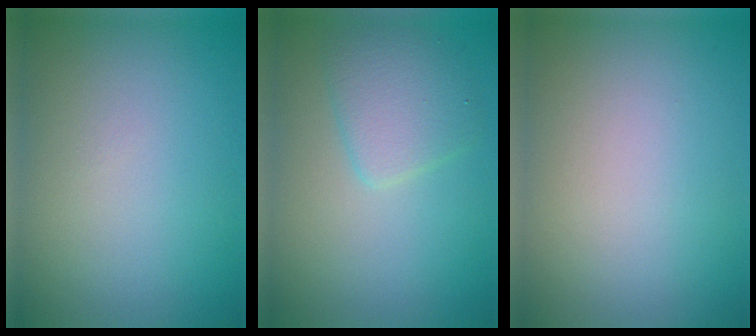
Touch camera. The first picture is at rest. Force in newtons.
{"total": 3.0, "press": 3.0, "slide": 0.2}
{"total": 0.0}